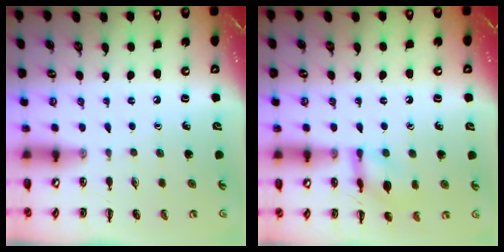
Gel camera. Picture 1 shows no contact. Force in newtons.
{"total": 10.8, "press": 10.8, "slide": 0.3}